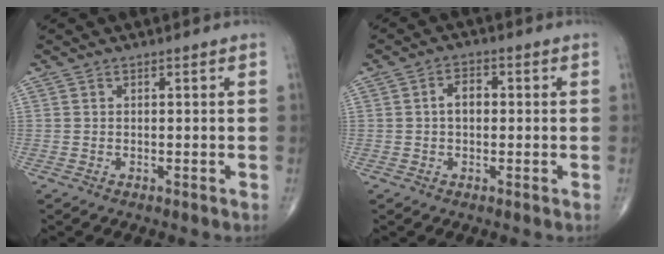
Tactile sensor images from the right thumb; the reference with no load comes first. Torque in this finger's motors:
{"motor_torque": [0.25, 1.27, 0.30, -0.10, 0.01]}